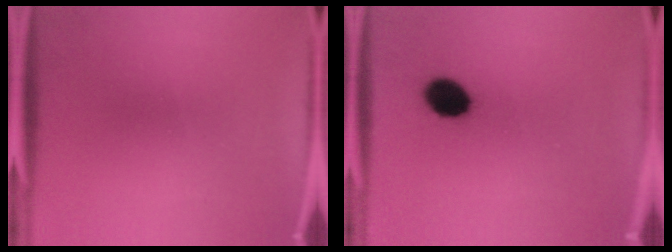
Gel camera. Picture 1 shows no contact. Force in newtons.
{"total": 6.8}